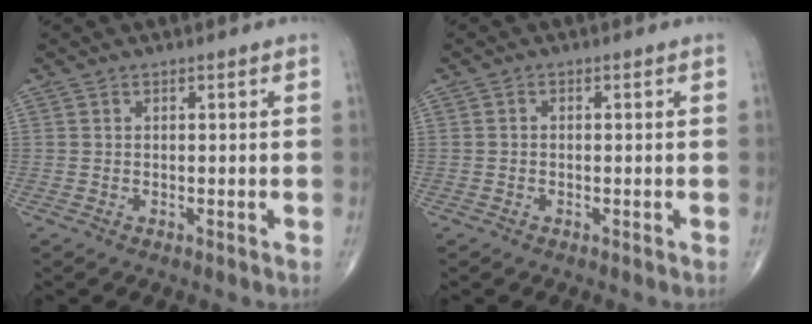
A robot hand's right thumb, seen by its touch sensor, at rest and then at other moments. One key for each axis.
{"total": 0.5, "fx": -0.2, "fy": 0.4, "fz": 0.3, "tx": -0.004, "ty": 0.001, "tz": -0.008}